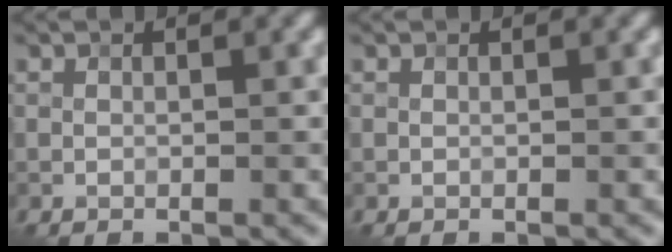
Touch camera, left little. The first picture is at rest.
{"total": 0.0}